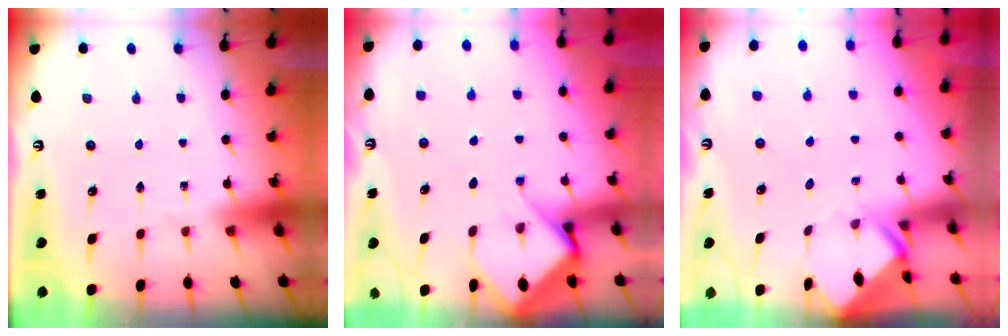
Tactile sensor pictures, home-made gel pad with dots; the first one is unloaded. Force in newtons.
{"total": 8.5, "press": 8.4, "slide": 0.8}
{"total": 2.4, "press": 2.4, "slide": 0.1}